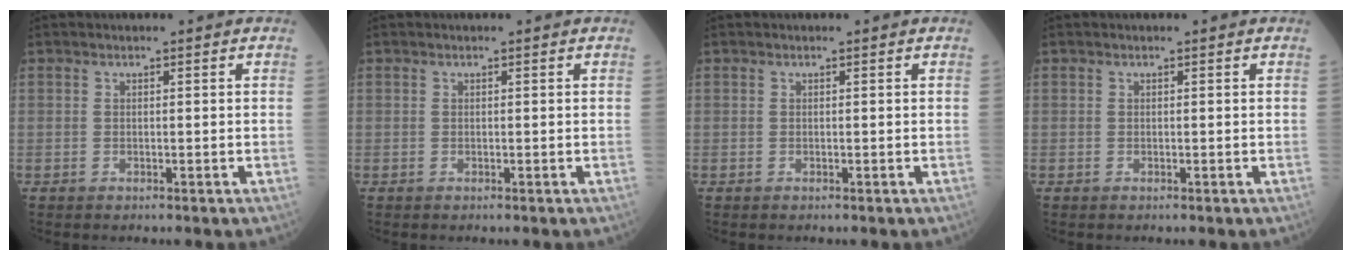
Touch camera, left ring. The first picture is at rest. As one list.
[{"total": 0.0}, {"total": 0.0}, {"total": 0.0}]